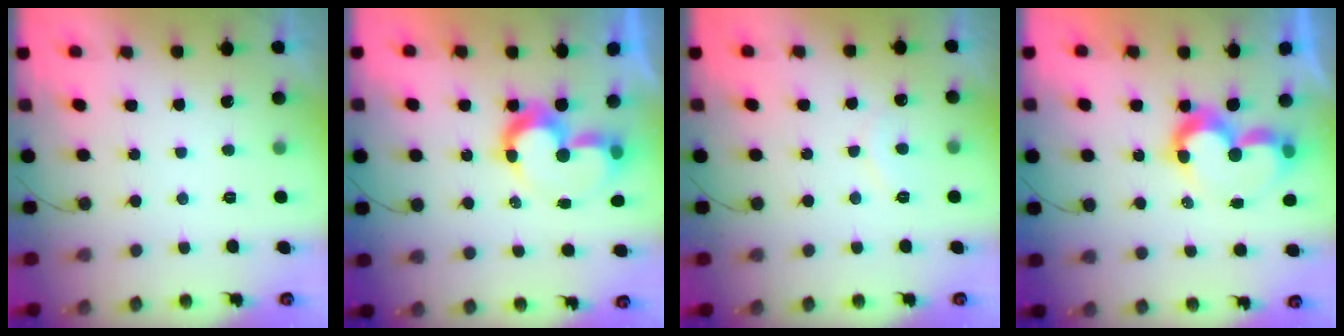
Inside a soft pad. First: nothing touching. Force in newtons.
{"total": 9.8, "press": 9.3, "slide": 3.2}
{"total": 4.9, "press": 4.9, "slide": 0.4}
{"total": 9.4, "press": 9.4, "slide": 0.9}